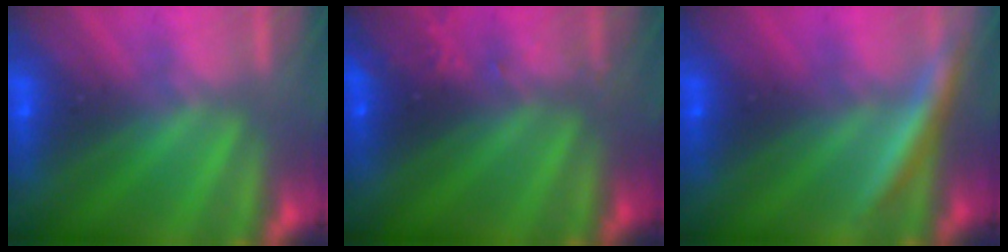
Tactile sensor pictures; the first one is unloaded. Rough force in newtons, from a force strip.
{"total": 2.4}
{"total": 3.4}